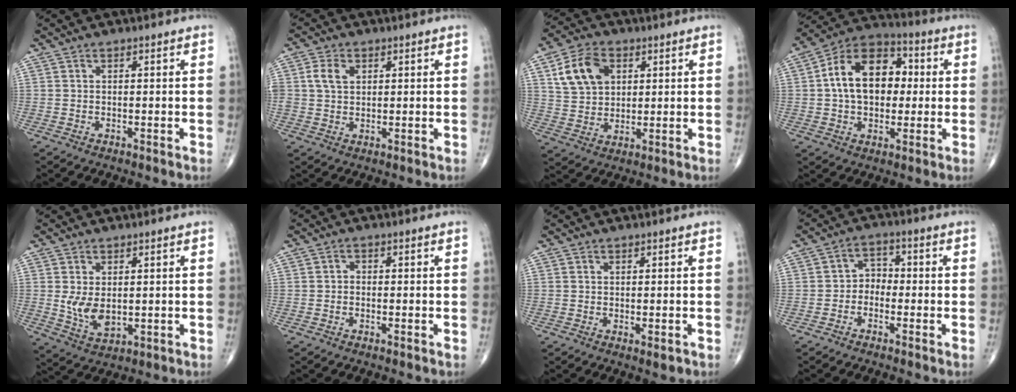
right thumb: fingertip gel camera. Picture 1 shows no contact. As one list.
[{"total": 4.3, "force": [1.2, 3.1, 2.8], "torque": [-0.050, 0.001, 0.023]}, {"total": 10.5, "force": [3.8, 7.5, 6.4], "torque": [-0.099, -0.002, 0.072]}, {"total": 16.0, "force": [1.5, 10.8, 11.7], "torque": [-0.162, 0.027, 0.015]}, {"total": 6.1, "force": [0.4, 3.7, 4.9], "torque": [-0.083, -0.016, 0.022]}, {"total": 1.0, "force": [-0.5, 0.8, 0.4], "torque": [0.002, 0.004, -0.014]}, {"total": 1.4, "force": [-0.4, 0.5, 1.2], "torque": [-0.018, -0.005, -0.002]}, {"total": 3.9, "force": [-1.4, 3.0, 1.9], "torque": [-0.007, 0.023, -0.040]}]